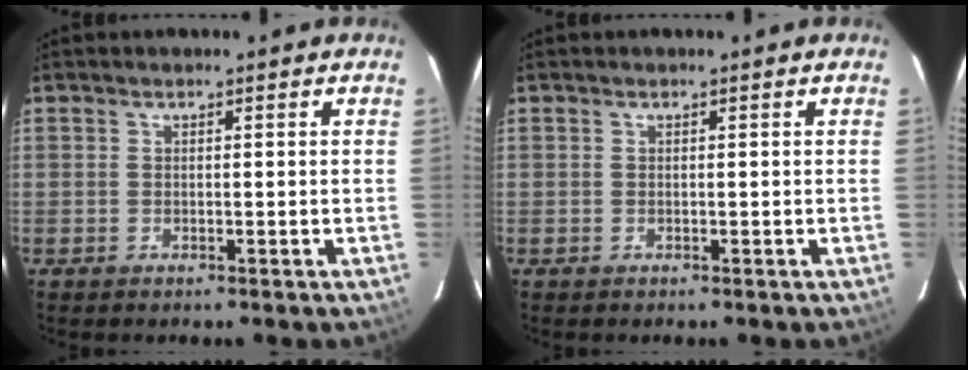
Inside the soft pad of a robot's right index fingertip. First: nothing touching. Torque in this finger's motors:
{"motor_torque": [-0.04, 0.13, -0.02, 0.00]}